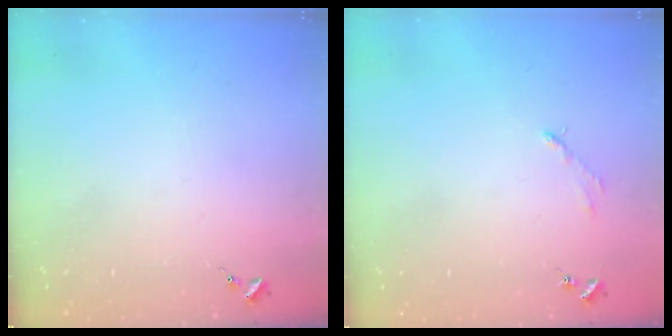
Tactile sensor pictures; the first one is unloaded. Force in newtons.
{"total": 2.9, "press": 2.9, "slide": 0.4}